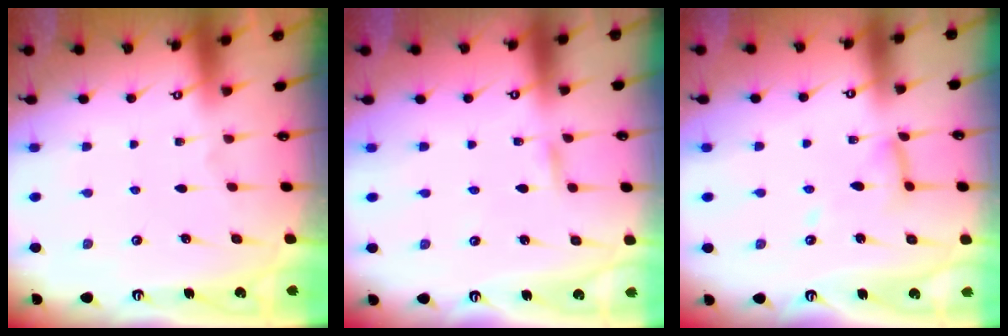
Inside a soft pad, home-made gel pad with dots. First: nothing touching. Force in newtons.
{"total": 1.8, "press": 1.8, "slide": 0.1}
{"total": 9.0, "press": 9.0, "slide": 0.6}